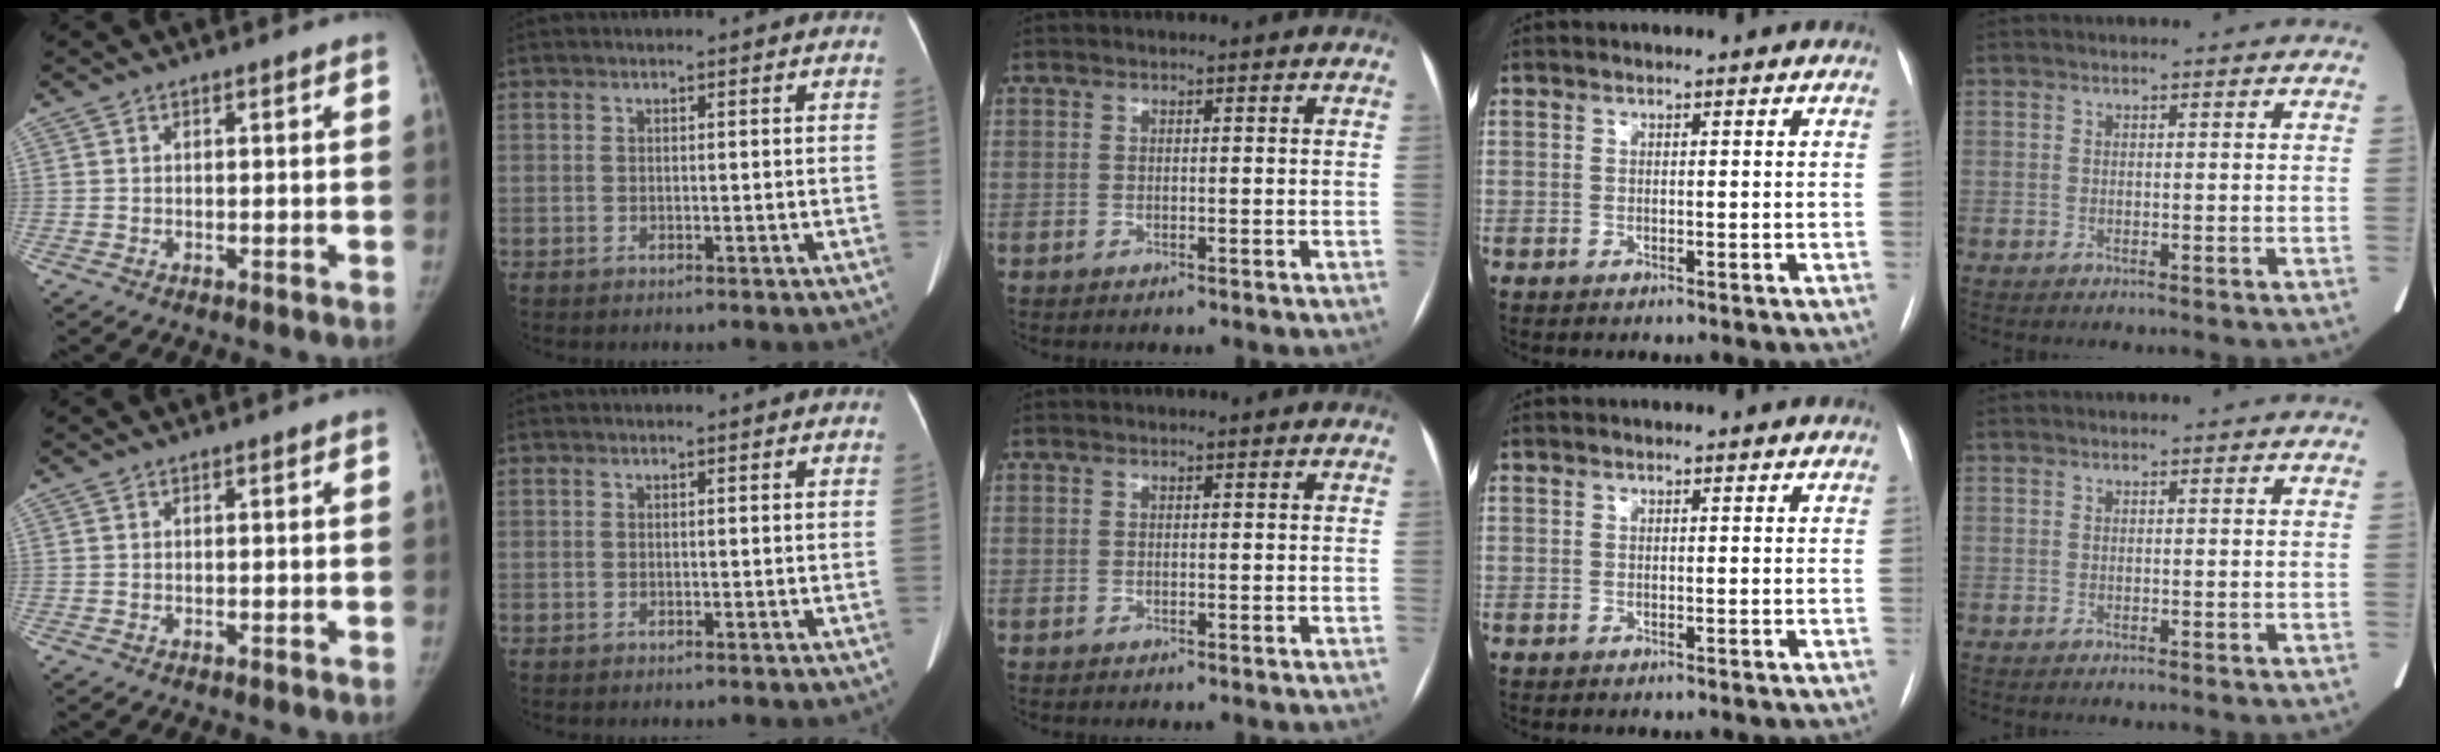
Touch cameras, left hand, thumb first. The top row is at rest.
{}